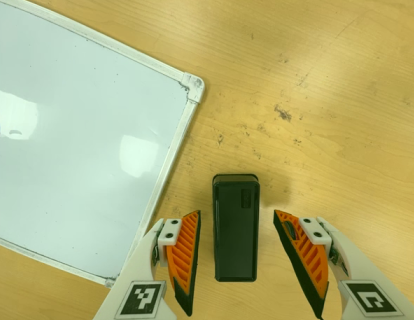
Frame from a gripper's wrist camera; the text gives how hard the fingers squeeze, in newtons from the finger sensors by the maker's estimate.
{"total": 0.0}